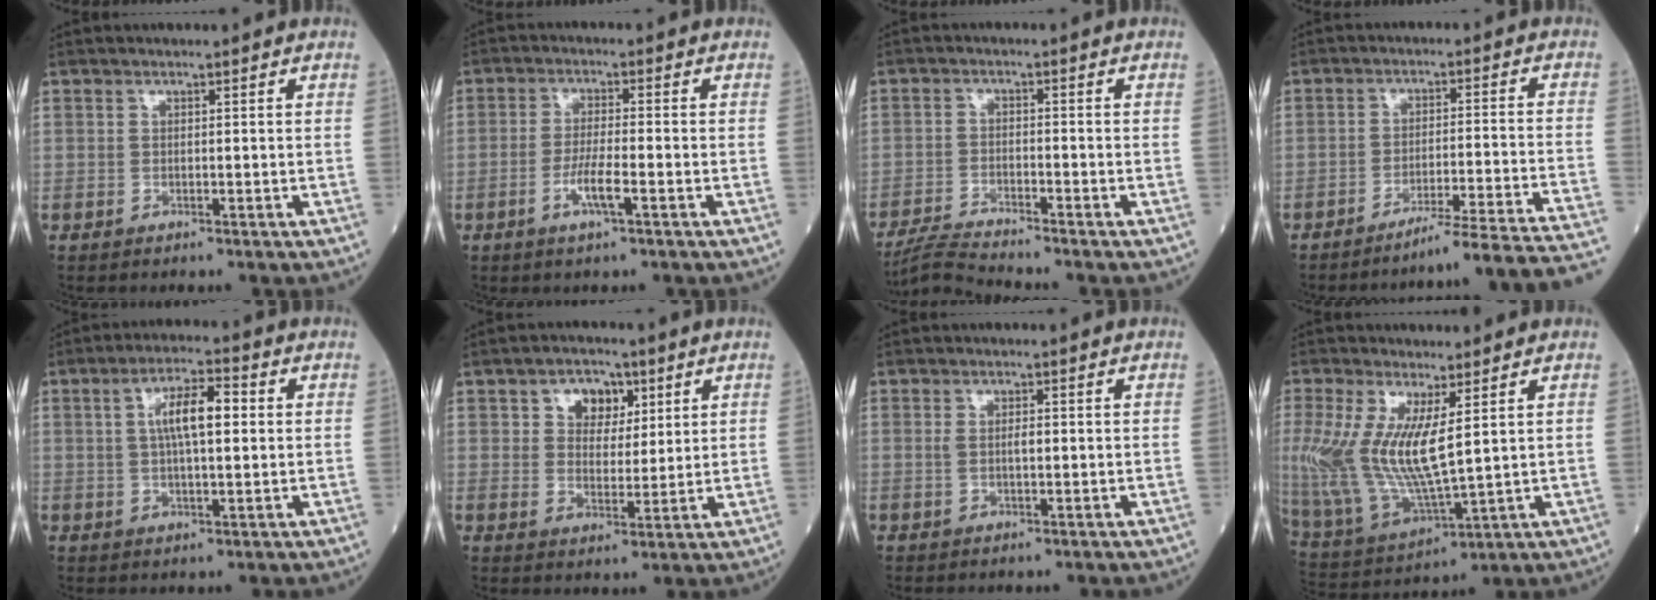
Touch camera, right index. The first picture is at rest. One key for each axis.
{"total": 4.5, "fx": -1.9, "fy": 0.3, "fz": 4.1, "tx": -0.080, "ty": -0.005, "tz": -0.037}
{"total": 5.2, "fx": -4.9, "fy": -1.7, "fz": 0.8, "tx": -0.023, "ty": -0.020, "tz": -0.096}
{"total": 18.4, "fx": -16.7, "fy": -3.2, "fz": 7.1, "tx": -0.038, "ty": -0.020, "tz": -0.222}
{"total": 7.3, "fx": 1.4, "fy": 1.8, "fz": 6.9, "tx": -0.127, "ty": 0.017, "tz": 0.023}
{"total": 5.7, "fx": 2.8, "fy": 3.7, "fz": 3.3, "tx": -0.049, "ty": 0.011, "tz": 0.047}
{"total": 1.6, "fx": 0.1, "fy": 0.5, "fz": 1.5, "tx": -0.031, "ty": 0.002, "tz": 0.003}
{"total": 13.3, "fx": 2.7, "fy": 3.3, "fz": 12.6, "tx": -0.291, "ty": -0.013, "tz": 0.066}